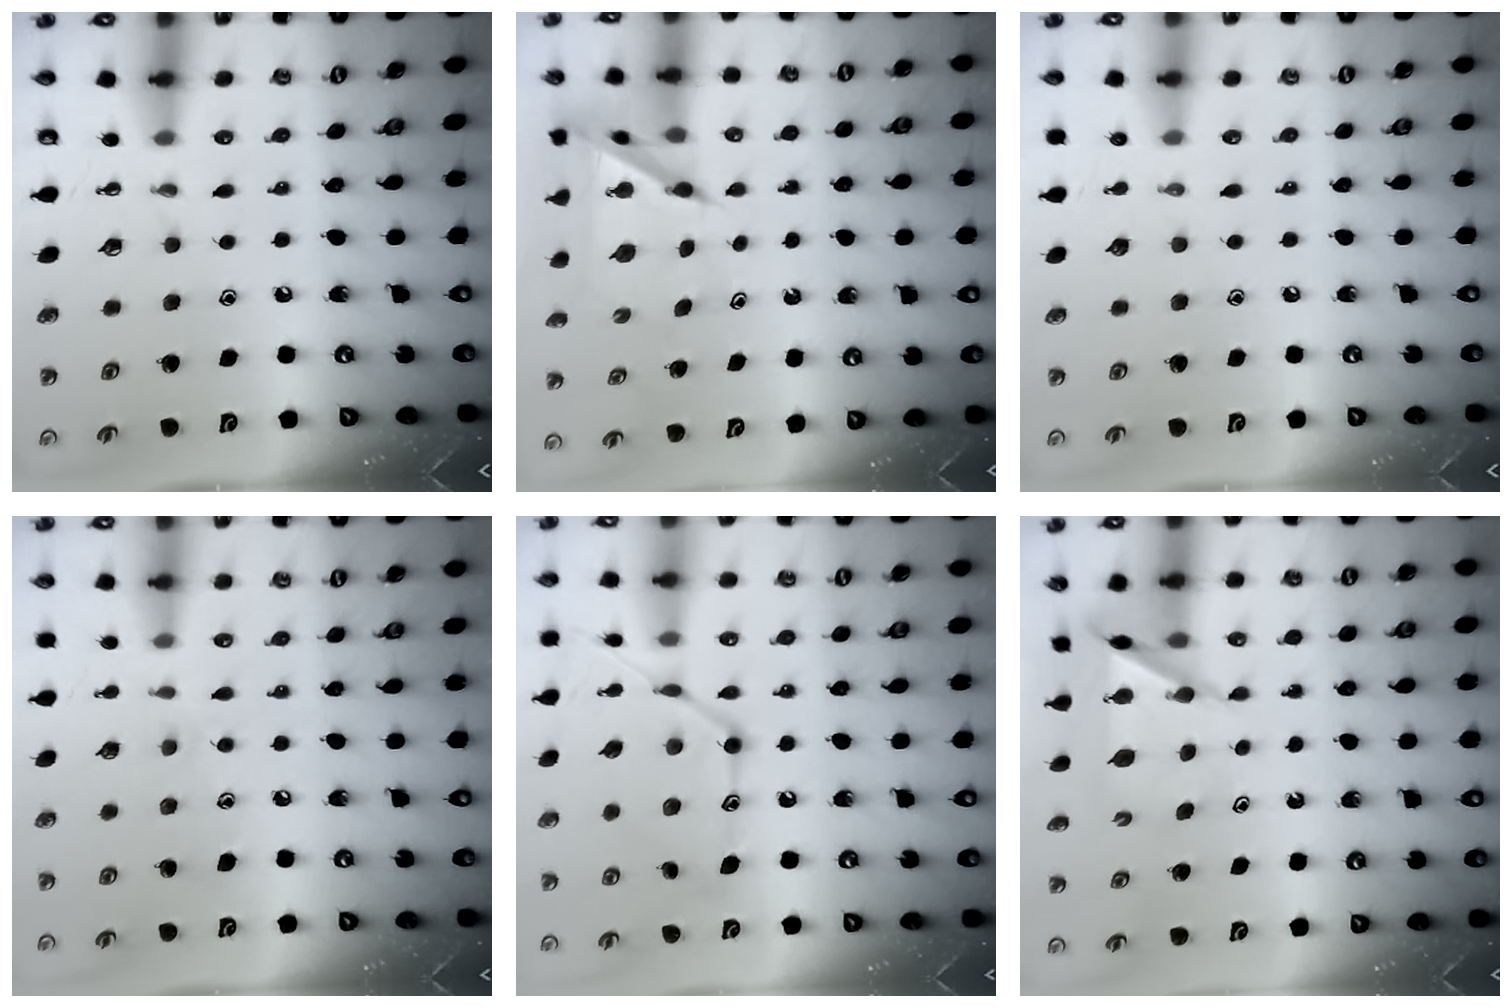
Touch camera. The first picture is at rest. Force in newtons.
{"total": 6.8, "press": 6.7, "slide": 0.5}
{"total": 0.0}
{"total": 6.5, "press": 6.5, "slide": 0.6}
{"total": 16.1, "press": 16.1, "slide": 1.1}
{"total": 8.3, "press": 8.2, "slide": 0.5}